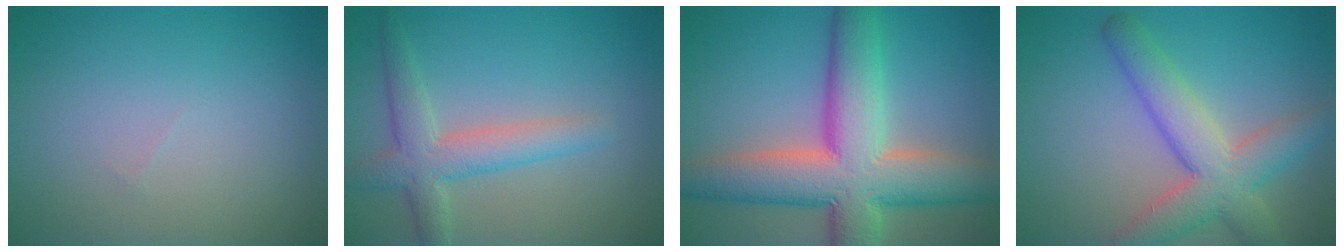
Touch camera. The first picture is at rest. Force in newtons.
{"total": 4.2, "press": 4.2, "slide": 0.0}
{"total": 11.9, "press": 11.8, "slide": 1.0}
{"total": 6.7, "press": 6.7, "slide": 0.4}